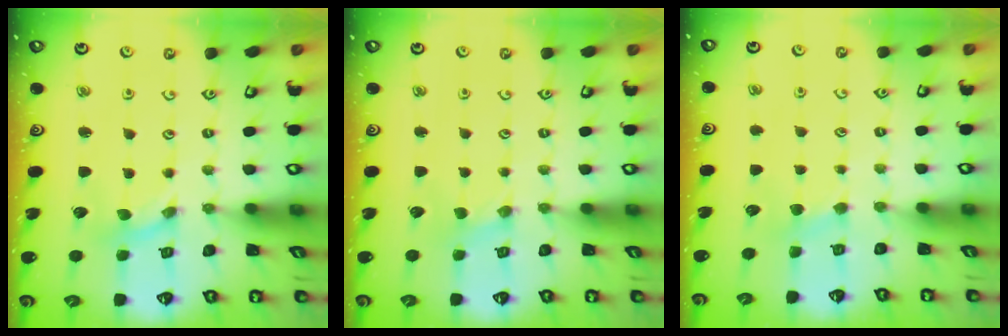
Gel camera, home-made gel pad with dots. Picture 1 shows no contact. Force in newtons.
{"total": 1.1, "press": 1.1, "slide": 0.2}
{"total": 2.6, "press": 2.5, "slide": 0.4}